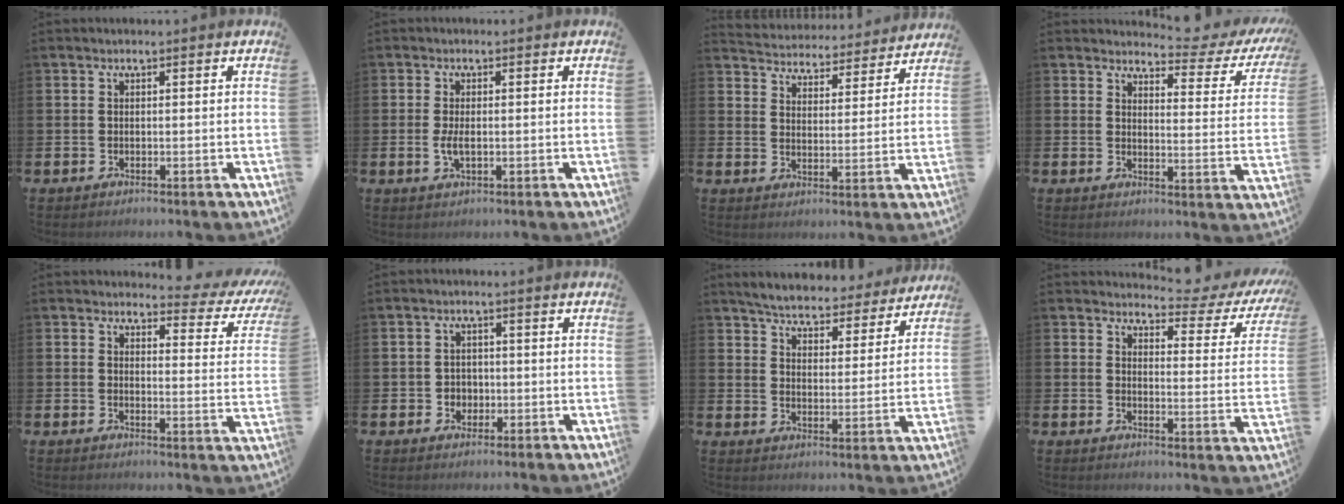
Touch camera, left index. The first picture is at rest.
{"total": 2.5, "force": [-0.1, 1.1, 2.3], "torque": [-0.044, 0.002, -0.003]}
{"total": 4.8, "force": [4.7, 0.9, -0.3], "torque": [-0.014, -0.045, 0.079]}
{"total": 3.6, "force": [3.2, 1.3, 1.1], "torque": [-0.022, -0.028, 0.046]}
{"total": 2.8, "force": [2.3, 1.4, 0.8], "torque": [-0.014, -0.022, 0.032]}
{"total": 2.1, "force": [-0.4, 2.0, 0.4], "torque": [-0.007, 0.004, -0.013]}
{"total": 5.7, "force": [5.6, 0.8, 0.8], "torque": [-0.033, -0.040, 0.094]}
{"total": 3.4, "force": [2.9, 1.5, 1.1], "torque": [-0.022, -0.029, 0.040]}